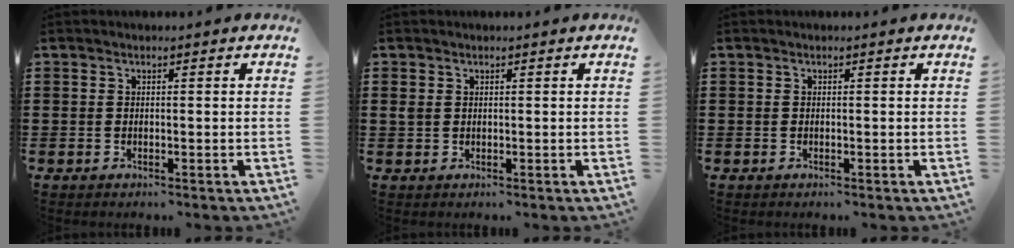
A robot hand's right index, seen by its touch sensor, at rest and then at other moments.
{"total": 1.0, "force": [0.4, 0.8, 0.4], "torque": [-0.012, 0.005, 0.007]}
{"total": 0.0}